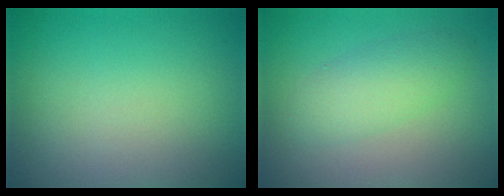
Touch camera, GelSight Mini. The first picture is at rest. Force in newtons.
{"total": 3.0, "press": 3.0, "slide": 0.1}